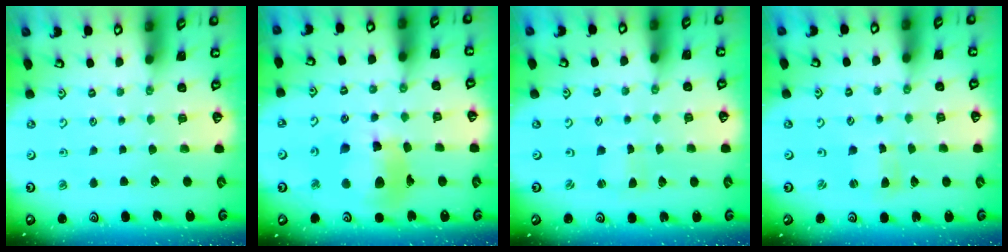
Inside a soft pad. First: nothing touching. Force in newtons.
{"total": 15.1, "press": 15.0, "slide": 1.9}
{"total": 0.7, "press": 0.7, "slide": 0.0}
{"total": 1.2, "press": 1.2, "slide": 0.2}